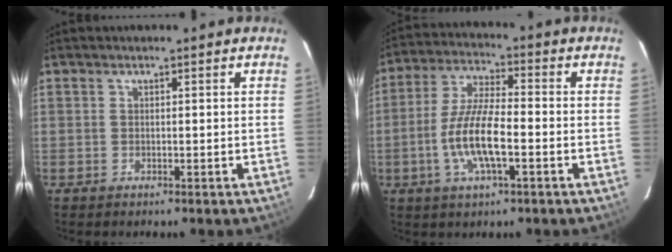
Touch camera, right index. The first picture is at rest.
{"total": 11.1, "force": [-3.3, 2.9, 10.1], "torque": [-0.209, -0.002, -0.065]}